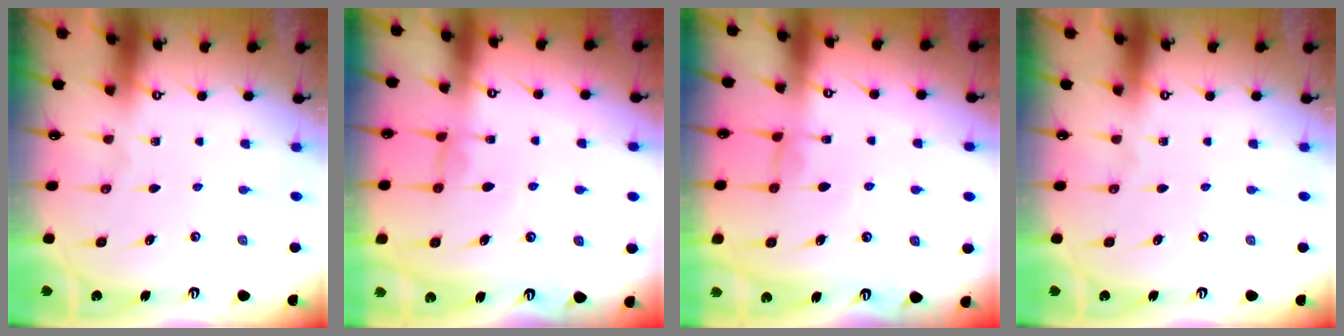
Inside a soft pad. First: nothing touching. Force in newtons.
{"total": 0.7, "press": 0.3, "slide": 0.6}
{"total": 0.7, "press": 0.3, "slide": 0.6}
{"total": 0.0}